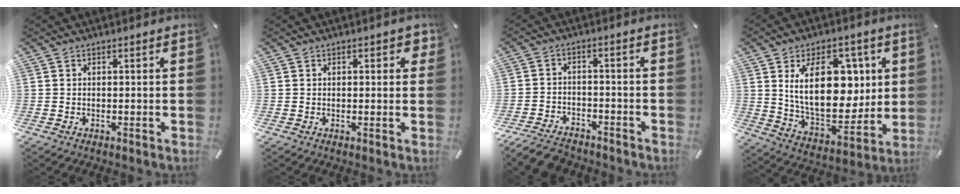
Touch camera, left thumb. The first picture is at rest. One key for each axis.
{"total": 1.7, "fx": 0.5, "fy": 1.0, "fz": 1.3, "tx": -0.010, "ty": 0.000, "tz": 0.004}
{"total": 6.3, "fx": -5.4, "fy": 2.4, "fz": 1.9, "tx": -0.041, "ty": 0.023, "tz": -0.105}
{"total": 20.2, "fx": 6.0, "fy": 12.1, "fz": 15.0, "tx": -0.249, "ty": -0.017, "tz": 0.101}